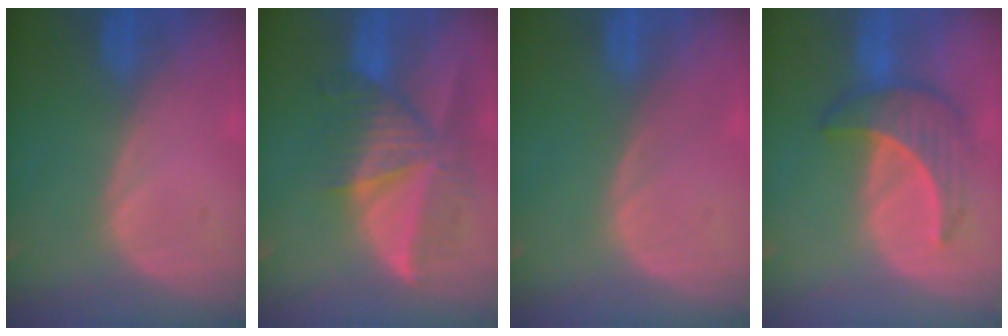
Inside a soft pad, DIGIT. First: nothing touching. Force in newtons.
{"total": 9.2, "press": 8.3, "slide": 4.0}
{"total": 0.0}
{"total": 6.5, "press": 6.4, "slide": 1.1}